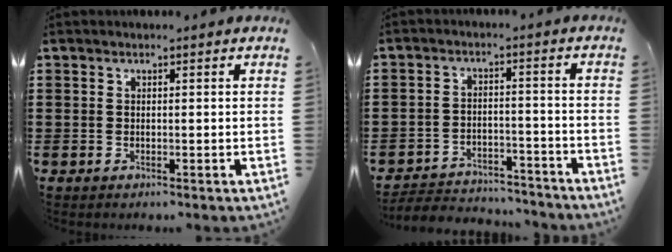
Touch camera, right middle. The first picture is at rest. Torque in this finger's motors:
{"motor_torque": [0.89, -0.20, -0.03, -0.02]}